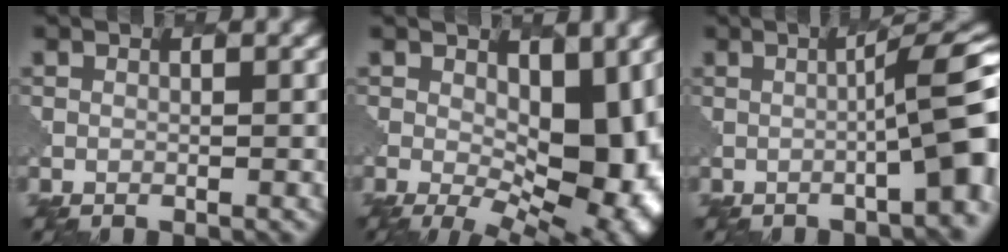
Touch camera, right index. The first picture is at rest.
{"total": 11.7, "force": [0.1, 6.4, 9.8], "torque": [-0.129, -0.013, 0.012]}
{"total": 8.1, "force": [-0.9, 1.8, 7.9], "torque": [-0.078, 0.017, -0.016]}